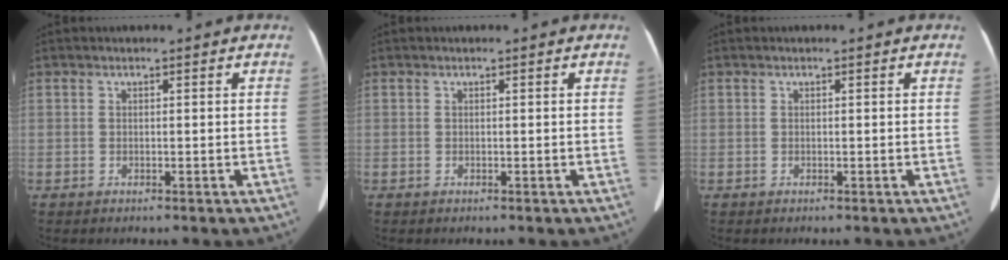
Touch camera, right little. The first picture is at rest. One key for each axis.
{"total": 0.0}
{"total": 0.0}